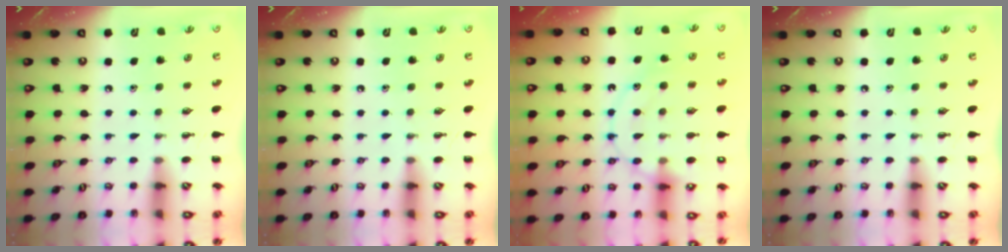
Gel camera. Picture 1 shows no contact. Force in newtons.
{"total": 0.0}
{"total": 15.7, "press": 15.6, "slide": 1.1}
{"total": 0.0}